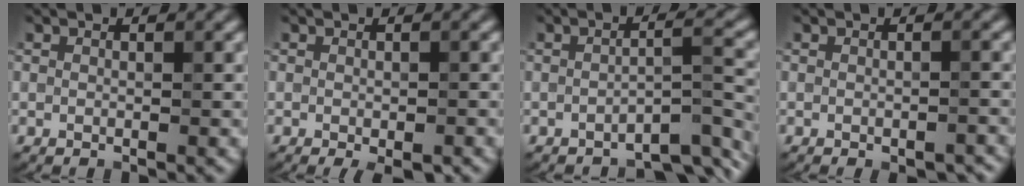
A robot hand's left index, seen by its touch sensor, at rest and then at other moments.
{"total": 1.6, "force": [-1.0, 0.3, 1.2], "torque": [-0.024, -0.007, -0.011]}
{"total": 4.8, "force": [-3.8, 0.8, 2.8], "torque": [-0.034, 0.010, -0.056]}
{"total": 1.5, "force": [-0.9, 0.4, 1.1], "torque": [-0.015, -0.001, -0.013]}